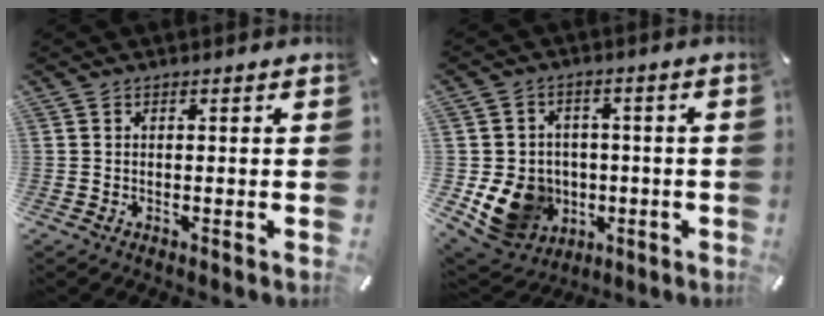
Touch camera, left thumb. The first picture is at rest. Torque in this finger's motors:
{"motor_torque": [1.54, 1.66, 0.47, 0.26, 0.11]}